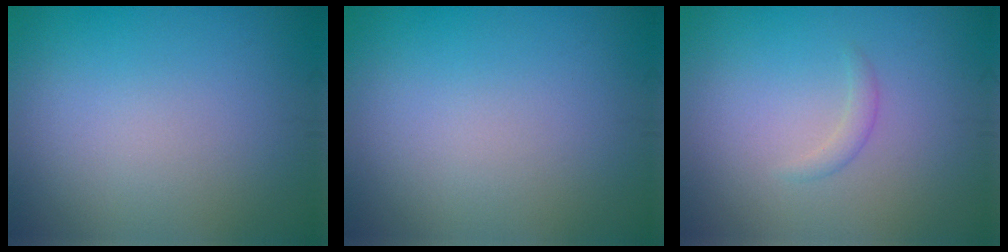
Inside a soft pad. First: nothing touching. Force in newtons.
{"total": 0.0}
{"total": 1.0, "press": 1.0, "slide": 0.0}